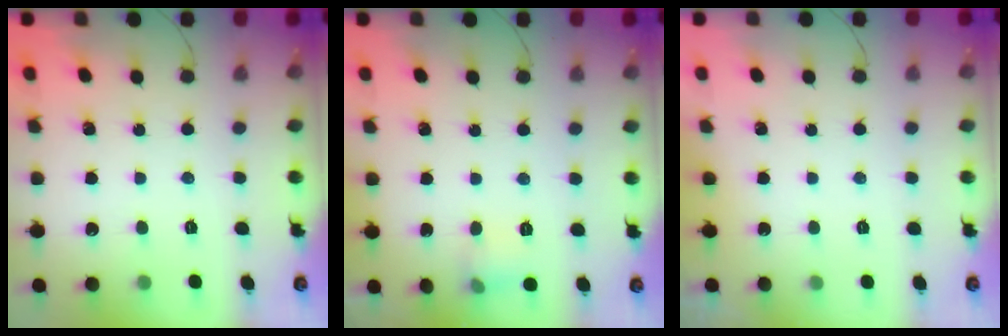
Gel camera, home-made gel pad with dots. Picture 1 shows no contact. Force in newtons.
{"total": 5.7, "press": 5.5, "slide": 1.6}
{"total": 0.0}